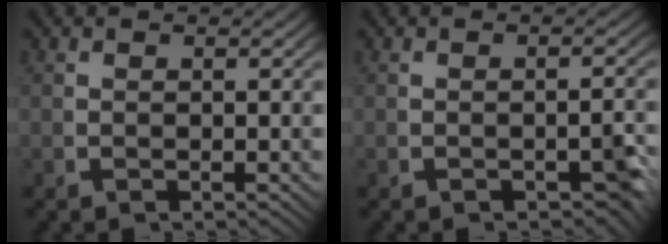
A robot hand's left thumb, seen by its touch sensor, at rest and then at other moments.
{"total": 1.6, "force": [-1.0, 0.6, 1.2], "torque": [-0.016, 0.001, -0.014]}